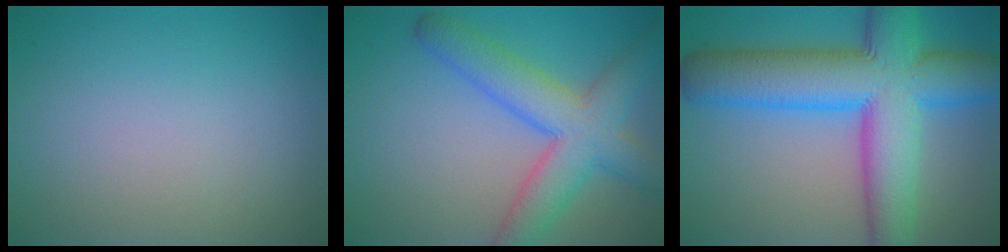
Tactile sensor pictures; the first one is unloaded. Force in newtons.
{"total": 7.0, "press": 7.0, "slide": 0.3}
{"total": 12.6, "press": 12.6, "slide": 0.5}